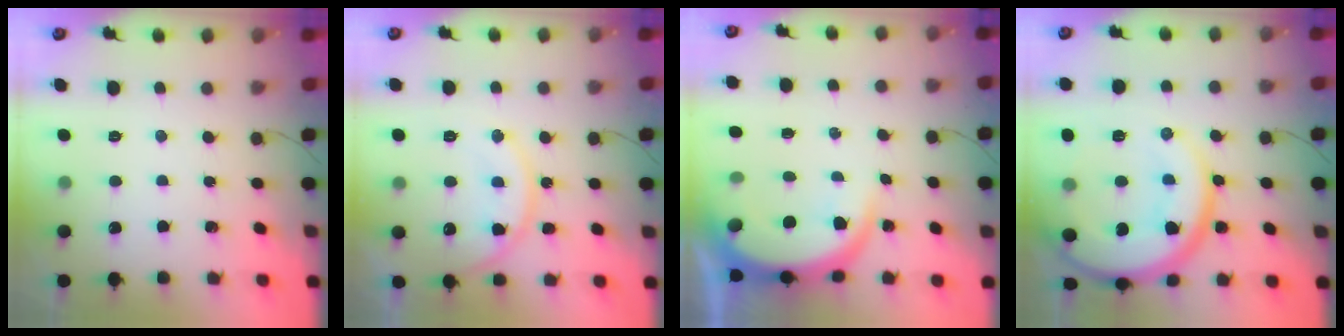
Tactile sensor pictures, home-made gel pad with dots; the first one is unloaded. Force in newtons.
{"total": 13.2, "press": 13.2, "slide": 1.2}
{"total": 9.2, "press": 9.1, "slide": 1.2}
{"total": 23.0, "press": 23.0, "slide": 1.6}